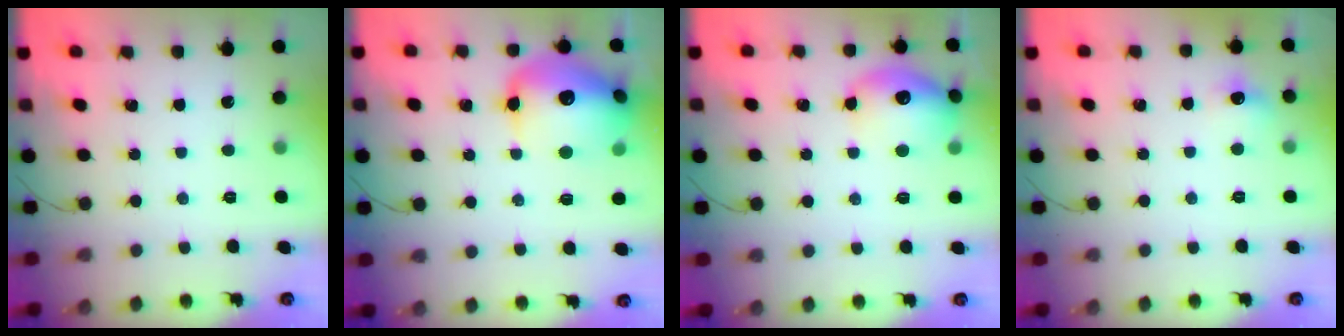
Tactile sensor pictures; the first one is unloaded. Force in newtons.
{"total": 20.2, "press": 20.1, "slide": 2.6}
{"total": 15.5, "press": 15.4, "slide": 1.4}
{"total": 6.6, "press": 6.4, "slide": 1.5}